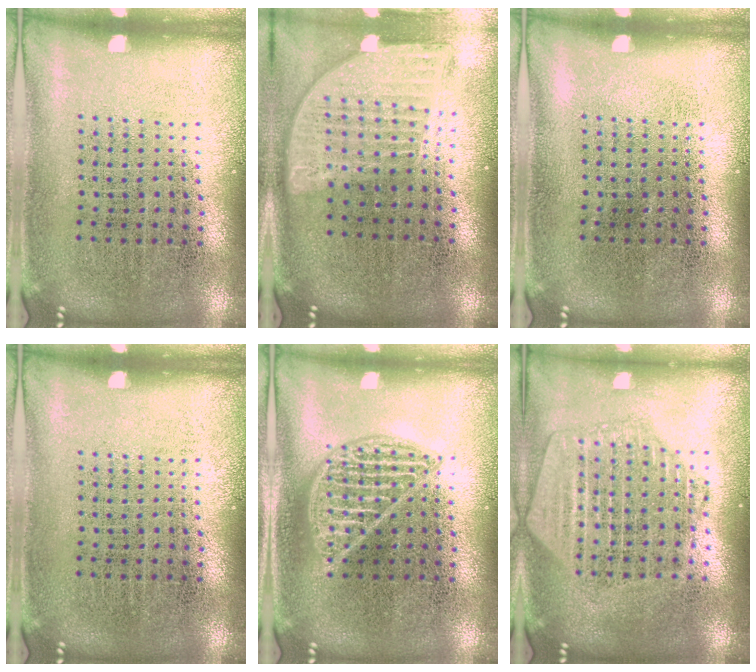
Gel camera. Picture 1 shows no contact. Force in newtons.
{"total": 2.0, "press": 1.6, "slide": 1.2}
{"total": 0.0}
{"total": 0.0}
{"total": 2.2, "press": 2.2, "slide": 0.3}
{"total": 2.0, "press": 1.9, "slide": 0.8}